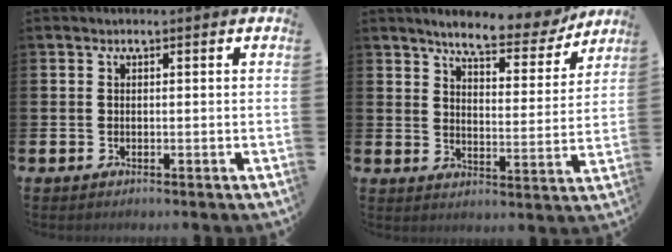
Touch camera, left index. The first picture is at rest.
{"total": 7.4, "force": [6.7, 1.8, 2.6], "torque": [-0.059, -0.037, 0.112]}